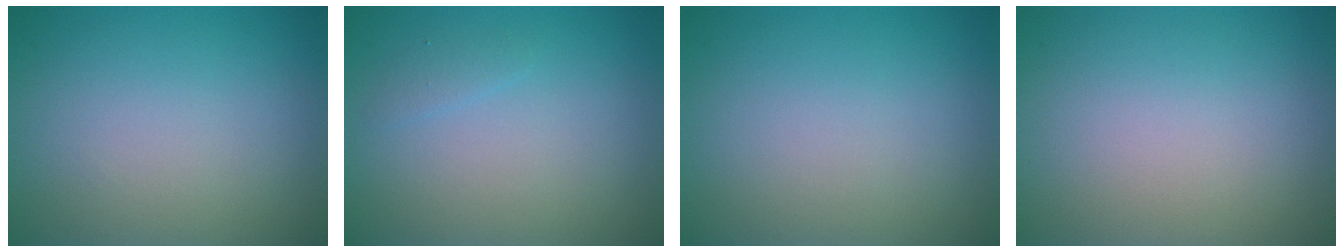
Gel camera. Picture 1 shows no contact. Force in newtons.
{"total": 0.7, "press": 0.7, "slide": 0.1}
{"total": 0.0}
{"total": 0.0}